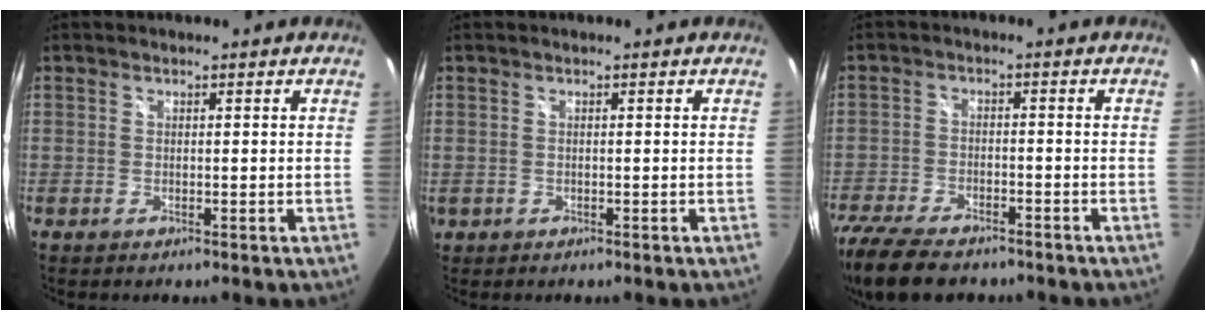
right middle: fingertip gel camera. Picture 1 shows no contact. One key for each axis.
{"total": 1.1, "fx": -0.2, "fy": 1.0, "fz": 0.4, "tx": -0.007, "ty": -0.001, "tz": -0.003}
{"total": 14.9, "fx": -11.6, "fy": 5.8, "fz": 7.3, "tx": -0.187, "ty": -0.037, "tz": -0.200}